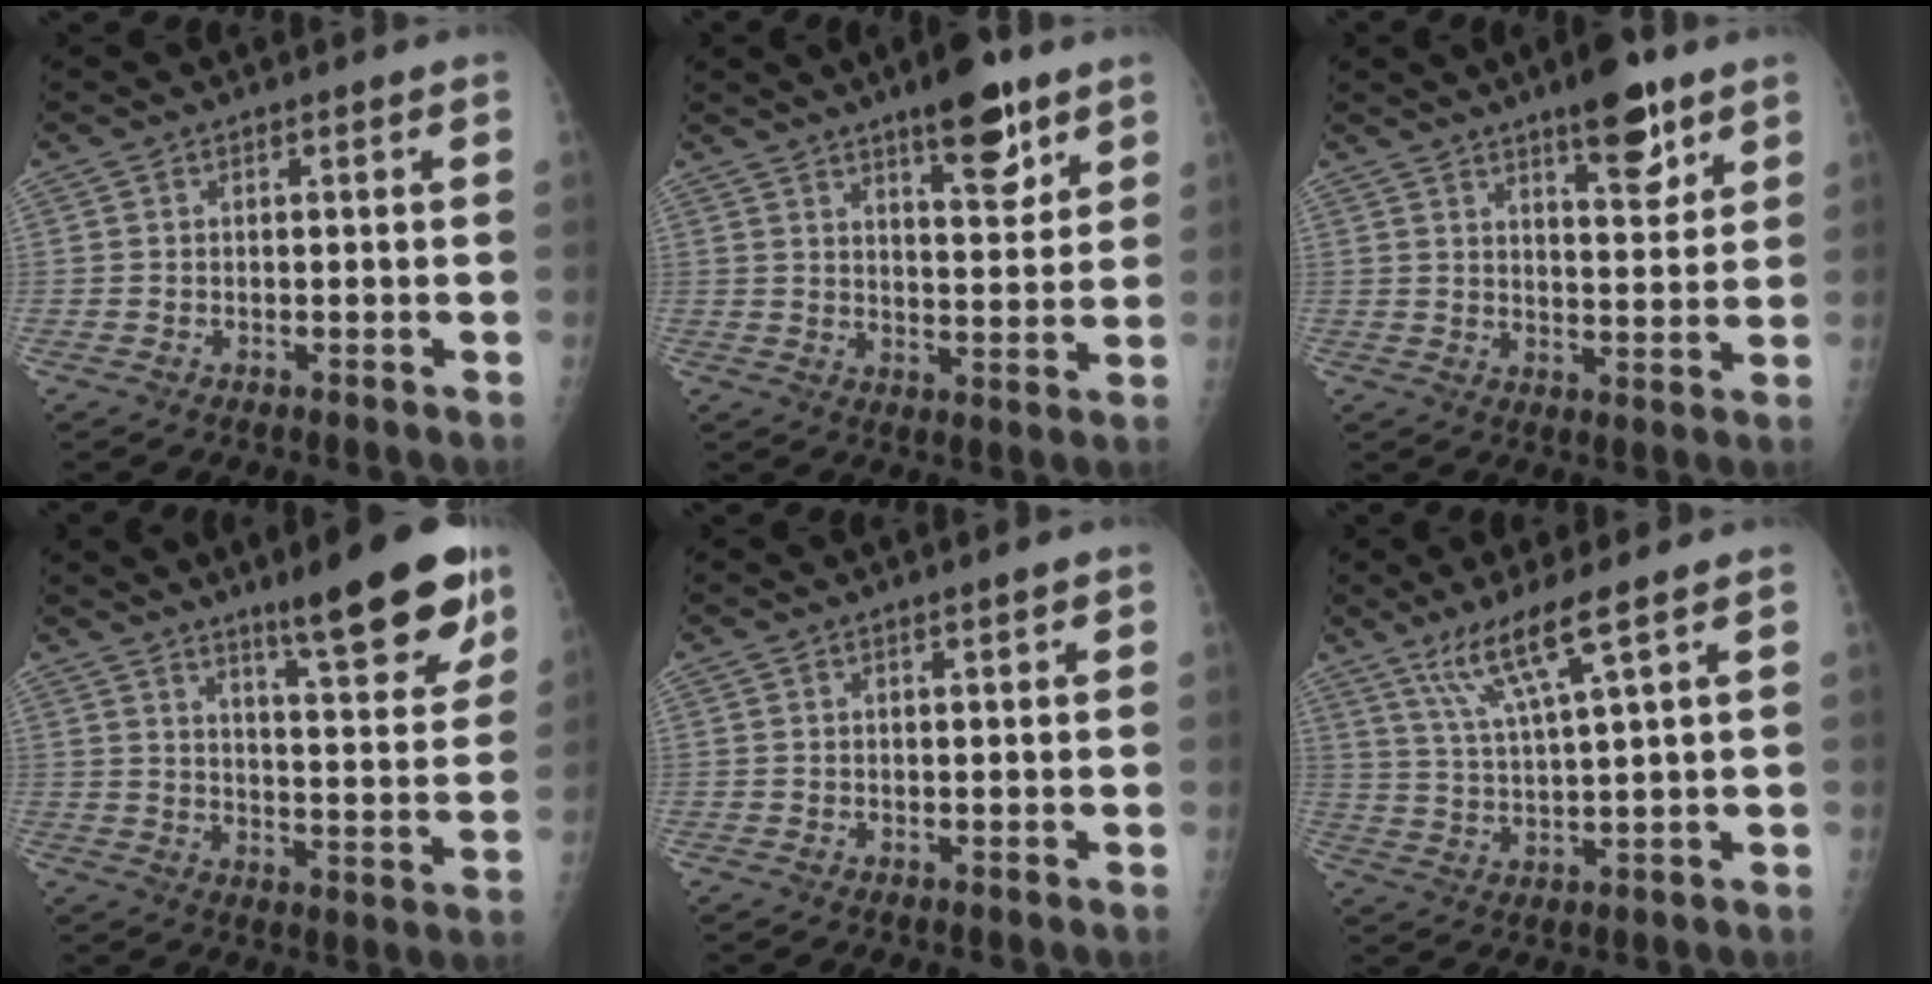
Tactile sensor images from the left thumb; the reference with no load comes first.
{"total": 10.7, "force": [6.9, 3.3, 7.5], "torque": [-0.087, -0.040, 0.102]}
{"total": 9.8, "force": [6.4, 3.1, 6.8], "torque": [-0.078, -0.037, 0.094]}
{"total": 16.6, "force": [10.9, 2.8, 12.2], "torque": [-0.135, -0.061, 0.161]}
{"total": 1.0, "force": [0.6, 0.1, 0.7], "torque": [-0.006, -0.001, 0.008]}
{"total": 8.5, "force": [5.3, -0.3, 6.6], "torque": [-0.136, -0.026, 0.114]}